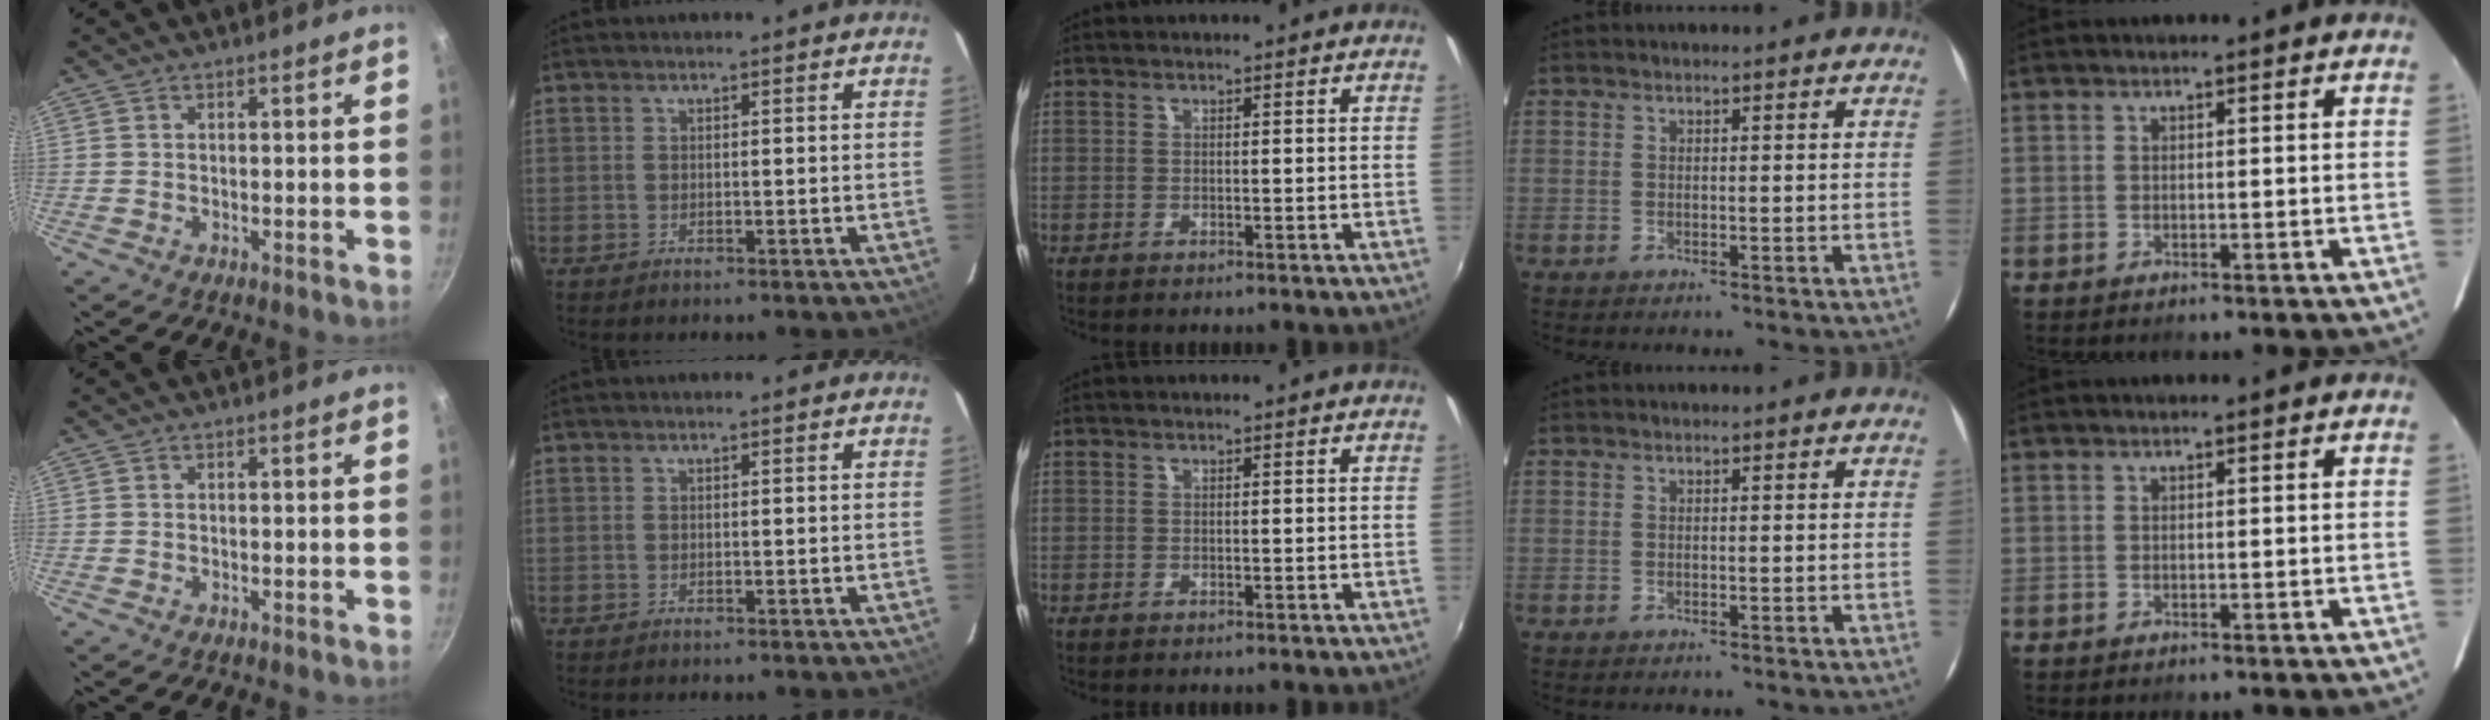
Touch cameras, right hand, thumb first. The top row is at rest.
{}